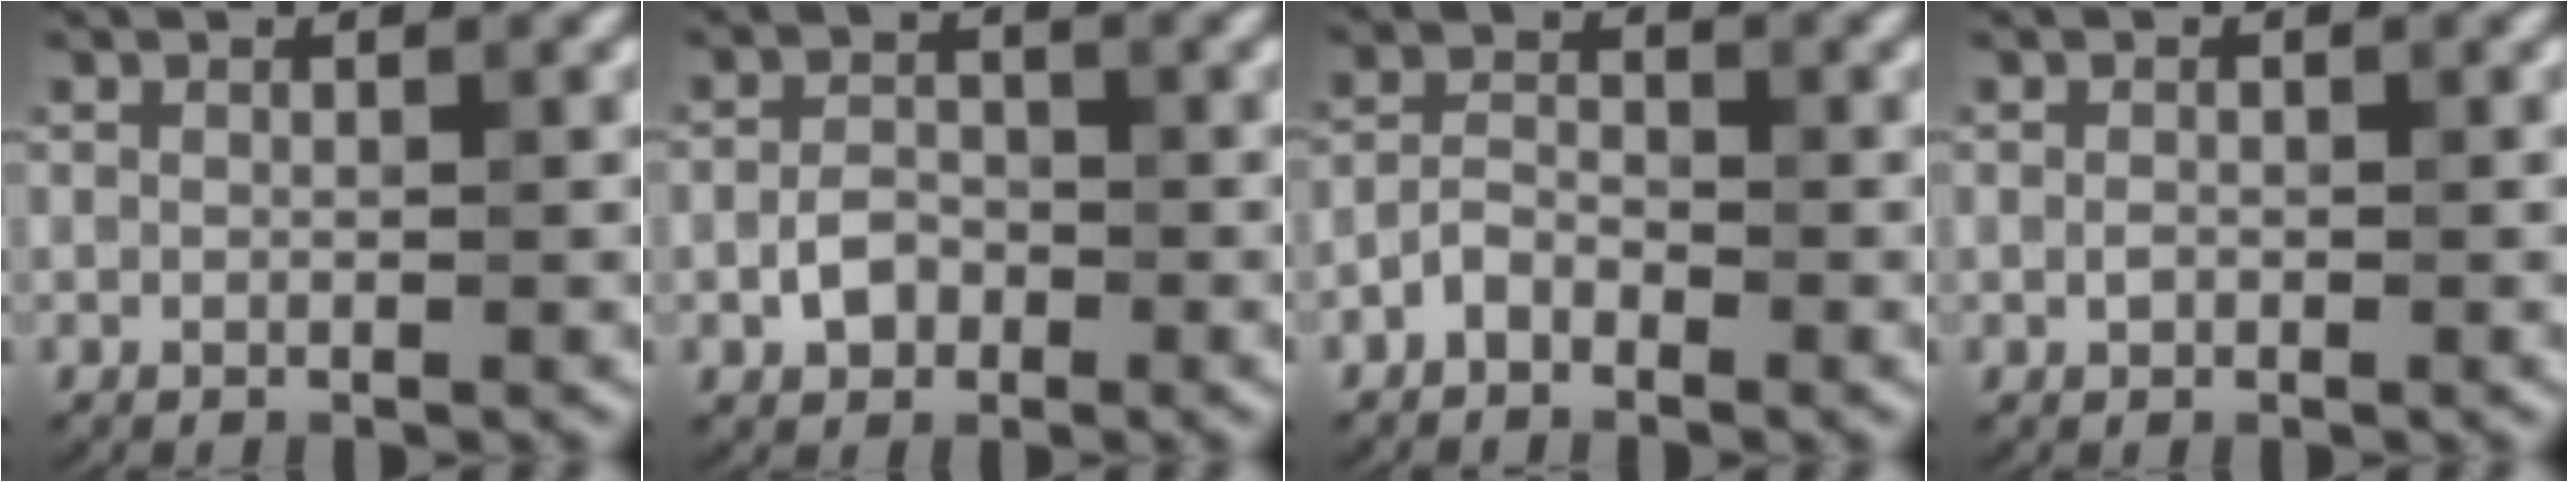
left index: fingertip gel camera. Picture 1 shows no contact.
{"total": 2.4, "force": [-1.0, 1.8, 1.2], "torque": [-0.020, 0.004, -0.024]}
{"total": 2.0, "force": [-1.4, 1.1, 0.9], "torque": [-0.015, 0.008, -0.032]}
{"total": 0.6, "force": [-0.1, 0.5, 0.4], "torque": [-0.006, -0.001, -0.003]}